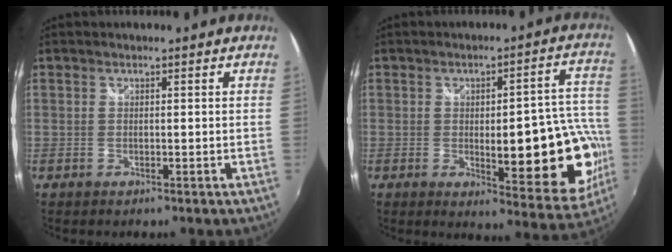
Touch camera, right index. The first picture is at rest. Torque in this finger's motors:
{"motor_torque": [1.70, 0.44, 0.77, 0.06]}